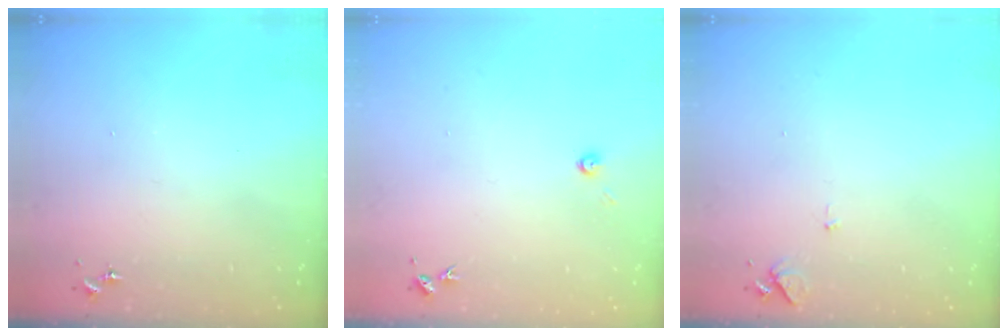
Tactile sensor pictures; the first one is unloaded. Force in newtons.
{"total": 3.5, "press": 3.5, "slide": 0.2}
{"total": 6.1, "press": 6.0, "slide": 0.8}